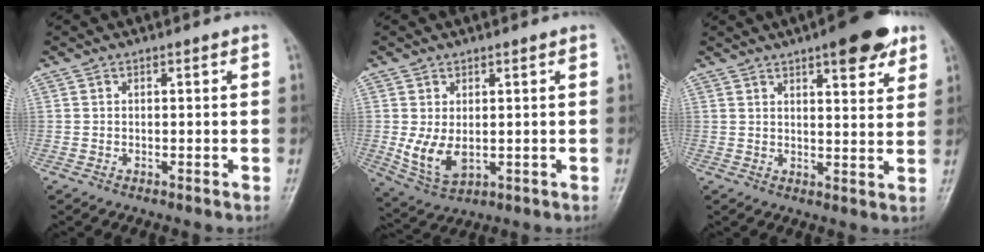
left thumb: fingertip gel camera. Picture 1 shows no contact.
{"total": 7.1, "force": [0.5, 4.3, 5.6], "torque": [-0.102, -0.016, 0.025]}
{"total": 10.5, "force": [6.3, 3.4, 7.7], "torque": [-0.078, -0.026, 0.081]}